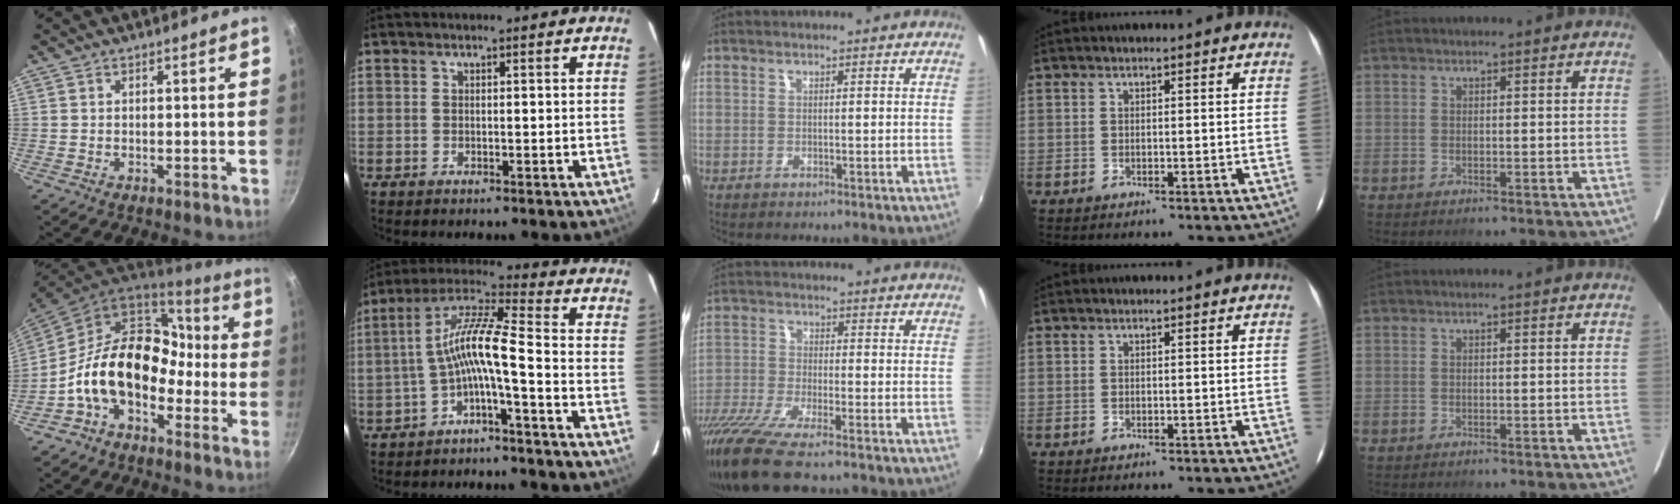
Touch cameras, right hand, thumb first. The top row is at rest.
{"thumb": {"total": 18.3, "force": [-4.6, 12.4, 12.6], "torque": [-0.177, 0.070, -0.099]}, "index": {"total": 9.4, "force": [-3.2, 0.6, 8.8], "torque": [-0.196, 0.022, -0.062]}, "middle": {"total": 12.4, "force": [-10.0, 1.0, 7.2], "torque": [-0.171, -0.042, -0.192]}}